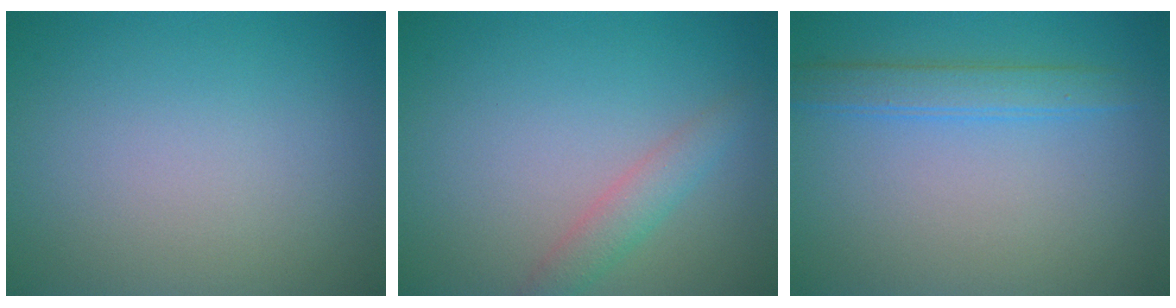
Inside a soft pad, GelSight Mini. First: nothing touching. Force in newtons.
{"total": 2.1, "press": 2.1, "slide": 0.1}
{"total": 3.4, "press": 3.4, "slide": 0.2}